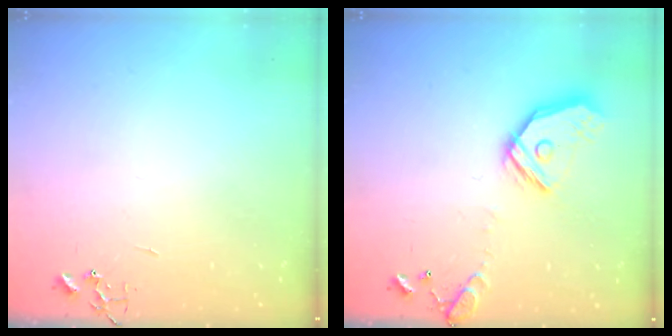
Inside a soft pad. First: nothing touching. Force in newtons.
{"total": 16.3, "press": 16.1, "slide": 2.4}